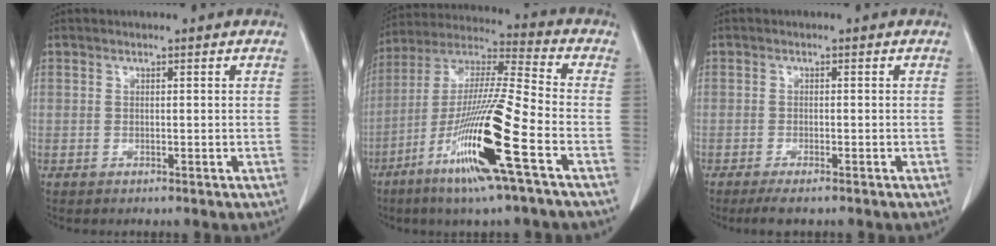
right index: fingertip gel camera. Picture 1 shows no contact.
{"total": 18.4, "force": [-7.7, -0.4, 16.7], "torque": [-0.344, -0.029, -0.151]}
{"total": 3.1, "force": [-2.4, 0.5, 1.9], "torque": [-0.029, -0.007, -0.036]}